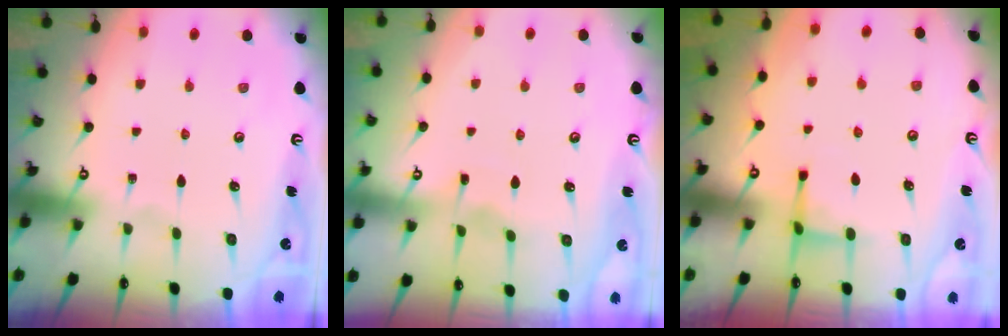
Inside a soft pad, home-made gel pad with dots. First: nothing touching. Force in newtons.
{"total": 2.6, "press": 2.6, "slide": 0.2}
{"total": 2.8, "press": 2.7, "slide": 0.6}